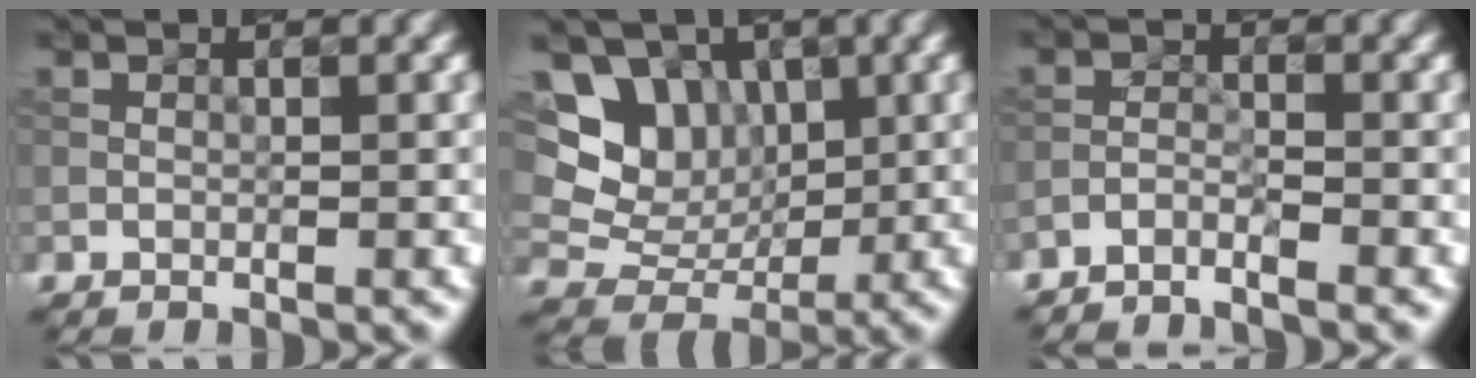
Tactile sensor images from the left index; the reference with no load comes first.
{"total": 8.8, "force": [4.1, 6.9, 3.6], "torque": [-0.053, 0.002, 0.071]}
{"total": 1.8, "force": [-1.8, 0.1, 0.5], "torque": [-0.014, -0.001, -0.042]}